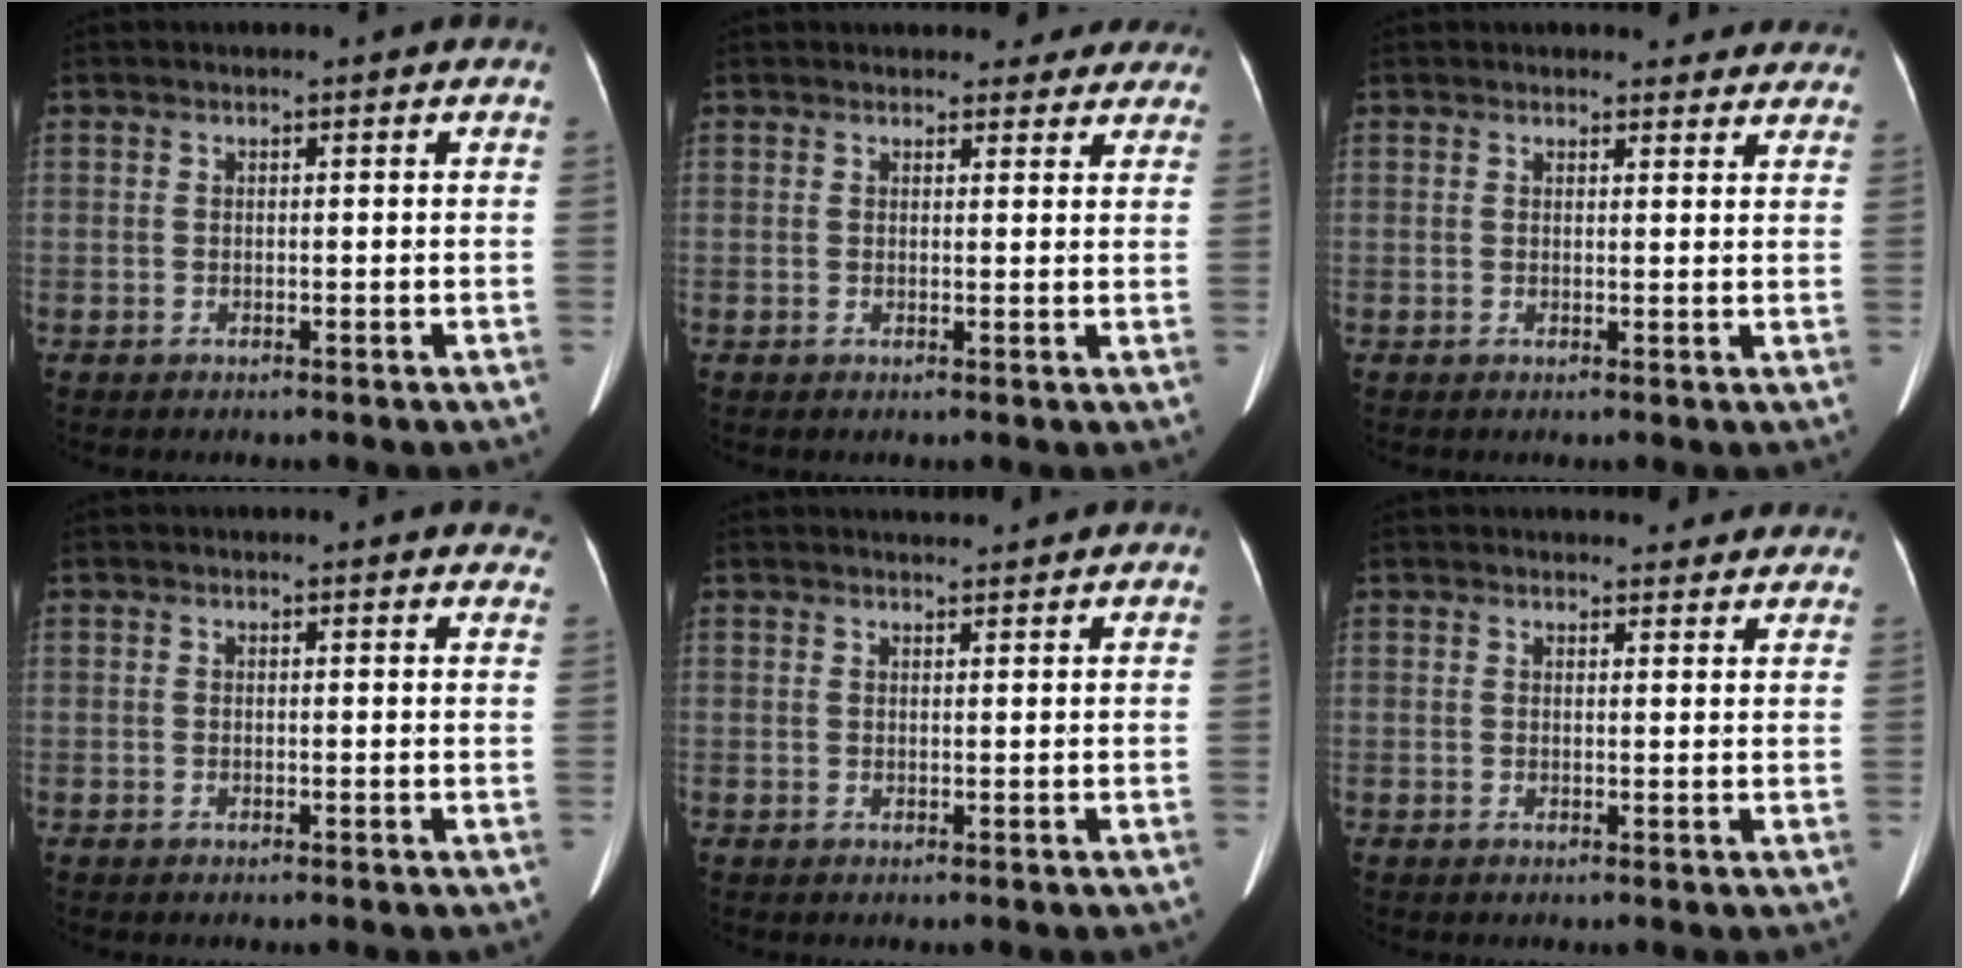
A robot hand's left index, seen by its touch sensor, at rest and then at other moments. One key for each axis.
{"total": 6.6, "fx": 5.9, "fy": 2.7, "fz": 1.0, "tx": 0.018, "ty": 0.004, "tz": 0.051}
{"total": 6.1, "fx": 5.7, "fy": 2.0, "fz": 1.0, "tx": 0.013, "ty": -0.002, "tz": 0.046}
{"total": 4.6, "fx": 4.3, "fy": 1.5, "fz": 0.7, "tx": 0.012, "ty": -0.003, "tz": 0.023}
{"total": 2.0, "fx": 2.0, "fy": -0.1, "fz": 0.2, "tx": -0.003, "ty": 0.013, "tz": 0.035}
{"total": 7.0, "fx": 6.4, "fy": 2.2, "fz": 1.8, "tx": -0.003, "ty": 0.009, "tz": 0.063}